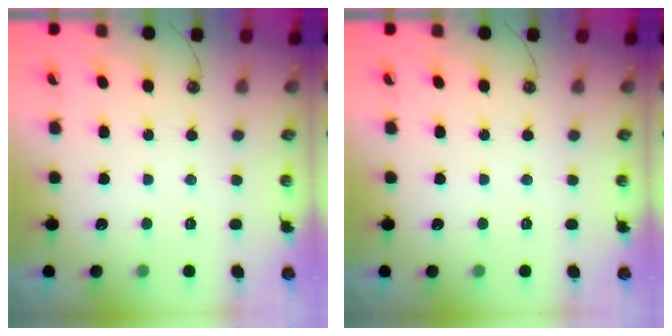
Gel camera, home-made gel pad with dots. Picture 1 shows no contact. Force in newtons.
{"total": 0.0}